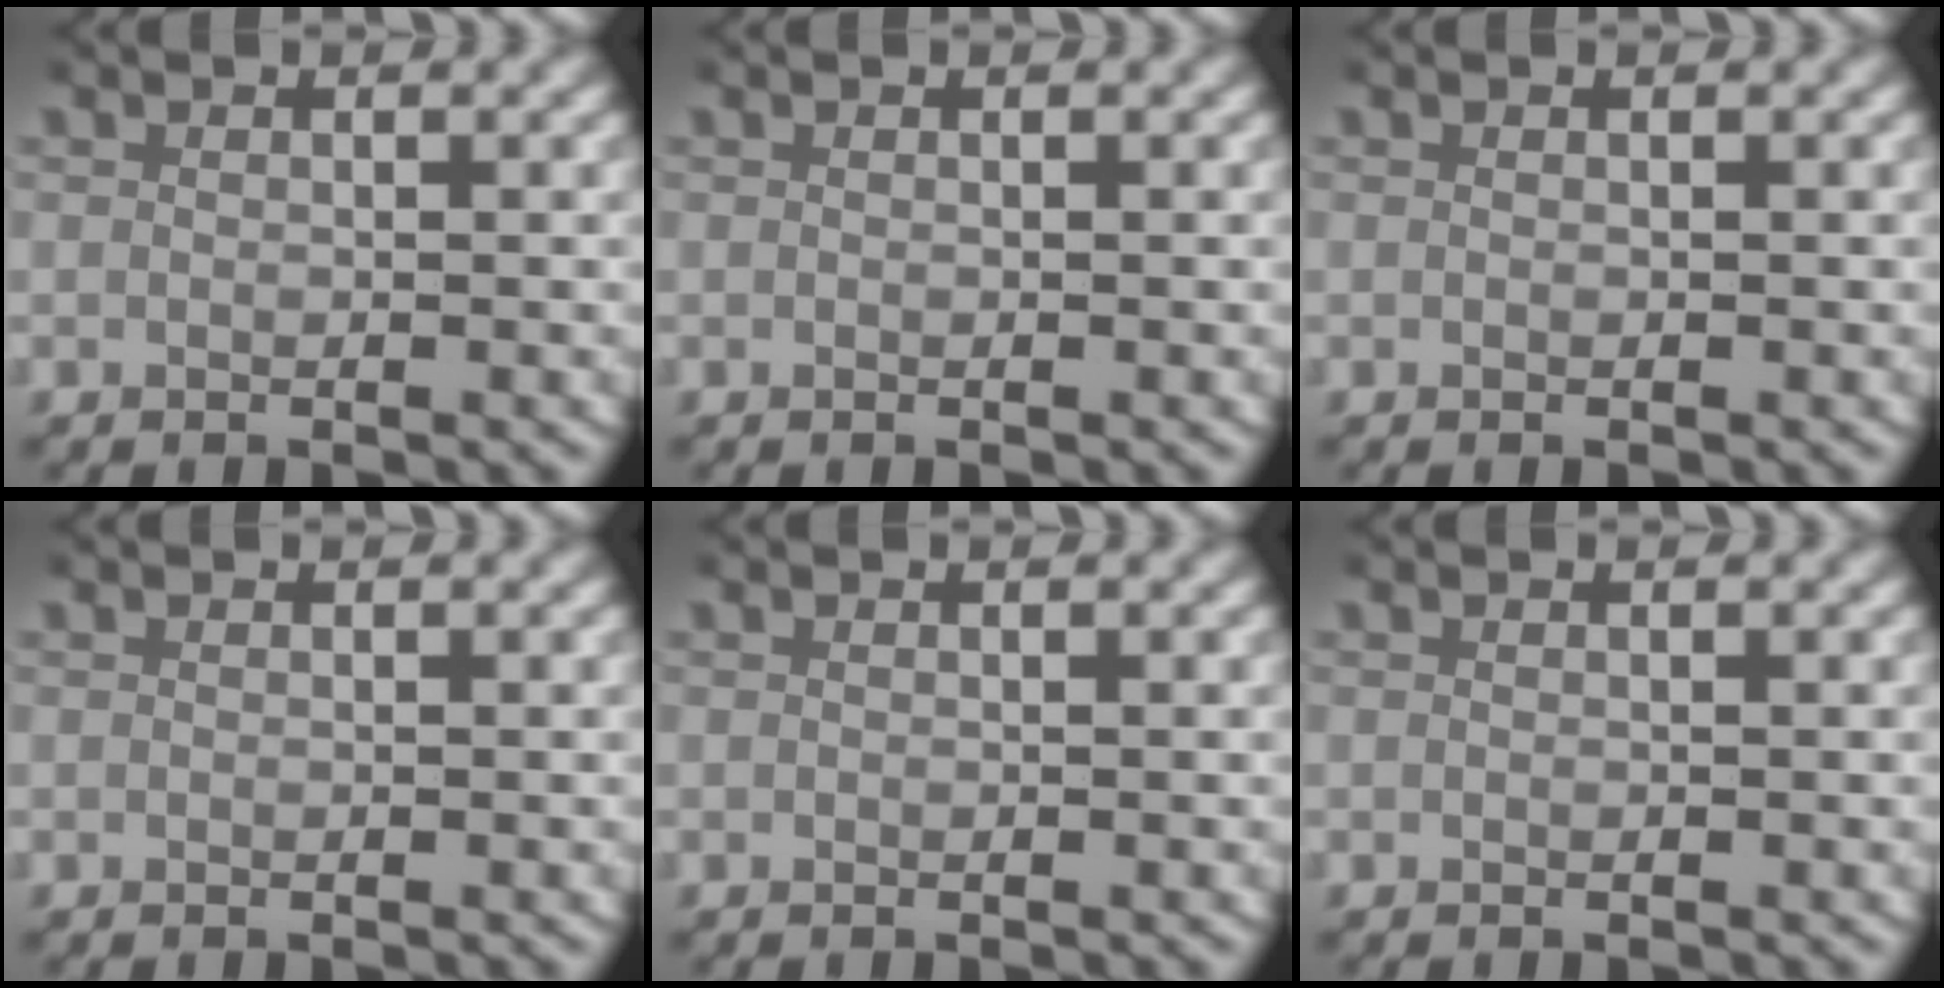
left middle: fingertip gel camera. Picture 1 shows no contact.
{"total": 0.0}
{"total": 0.0}
{"total": 0.0}
{"total": 0.0}
{"total": 0.0}